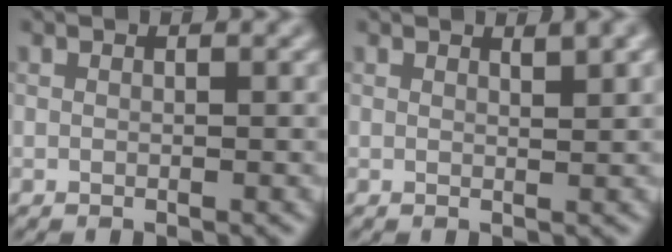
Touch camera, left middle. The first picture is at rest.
{"total": 1.8, "force": [1.2, 0.4, 1.3], "torque": [-0.011, 0.003, 0.016]}